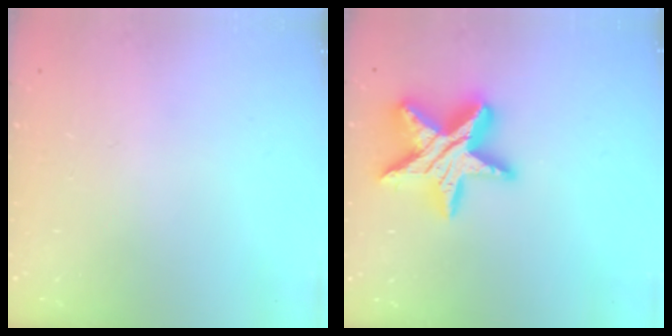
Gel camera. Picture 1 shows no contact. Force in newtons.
{"total": 19.4, "press": 19.4, "slide": 1.6}